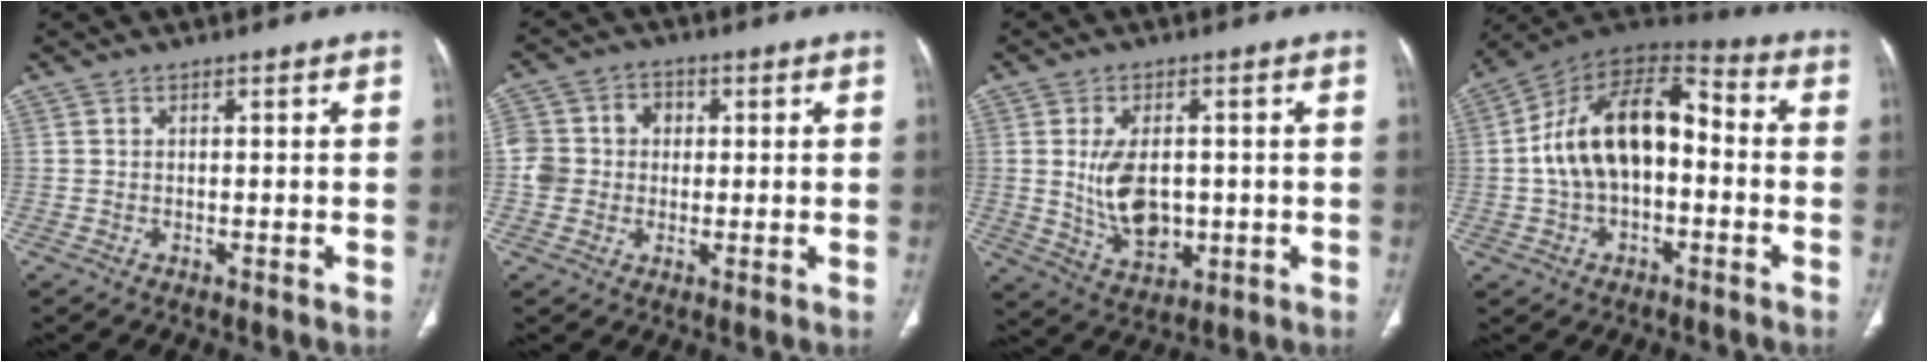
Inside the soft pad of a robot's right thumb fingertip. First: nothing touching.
{"total": 7.7, "force": [0.1, 7.2, 2.8], "torque": [-0.030, 0.021, -0.002]}
{"total": 9.9, "force": [0.1, 6.2, 7.8], "torque": [-0.122, -0.009, 0.019]}
{"total": 17.8, "force": [-0.6, 10.5, 14.4], "torque": [-0.232, 0.049, -0.019]}